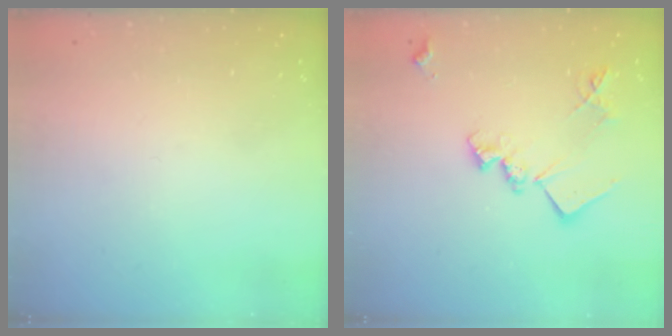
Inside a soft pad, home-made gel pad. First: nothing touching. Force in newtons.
{"total": 16.1, "press": 16.1, "slide": 1.0}